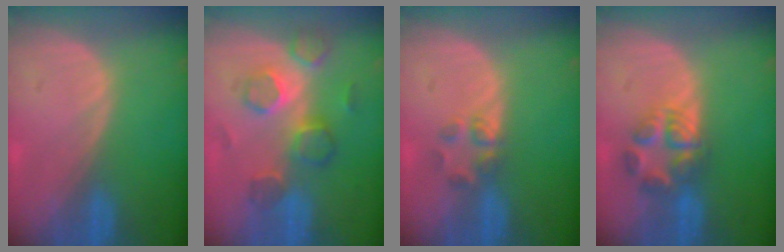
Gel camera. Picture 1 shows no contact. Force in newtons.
{"total": 7.8, "press": 7.4, "slide": 2.4}
{"total": 2.7, "press": 2.6, "slide": 0.9}
{"total": 5.8, "press": 5.8, "slide": 0.8}